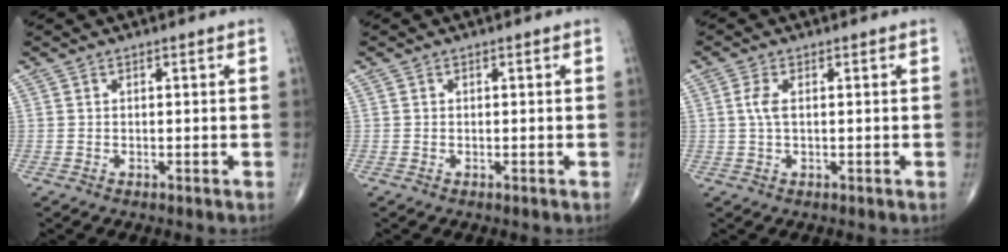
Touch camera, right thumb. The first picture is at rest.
{"total": 0.0}
{"total": 2.7, "force": [0.4, 1.1, 2.4], "torque": [-0.062, 0.005, 0.008]}